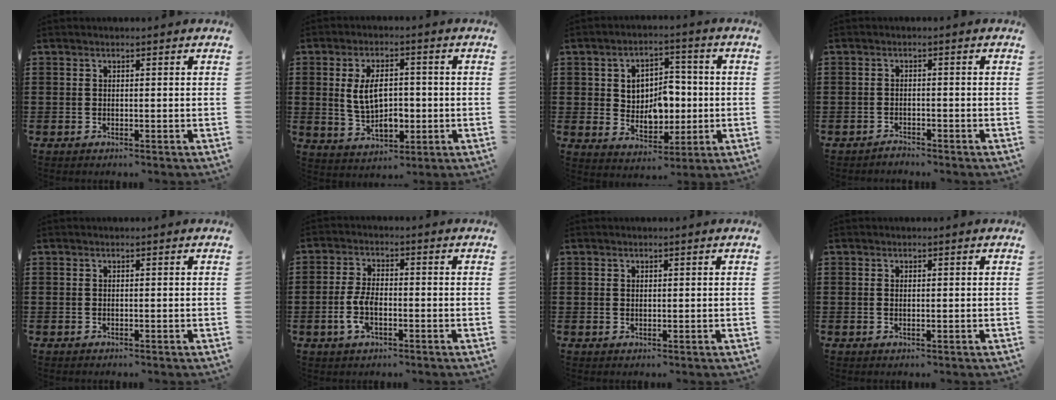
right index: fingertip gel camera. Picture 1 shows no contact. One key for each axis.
{"total": 7.4, "fx": 0.5, "fy": 4.5, "fz": 5.8, "tx": -0.091, "ty": 0.006, "tz": 0.005}
{"total": 6.3, "fx": 0.1, "fy": 5.2, "fz": 3.5, "tx": -0.060, "ty": 0.006, "tz": -0.003}
{"total": 1.5, "fx": -1.4, "fy": 0.3, "fz": 0.0, "tx": -0.006, "ty": 0.005, "tz": -0.031}
{"total": 0.0}
{"total": 5.1, "fx": -1.4, "fy": 2.4, "fz": 4.2, "tx": -0.104, "ty": -0.005, "tz": -0.032}
{"total": 0.6, "fx": 0.3, "fy": 0.5, "fz": 0.2, "tx": -0.004, "ty": 0.003, "tz": 0.005}
{"total": 0.6, "fx": 0.1, "fy": 0.3, "fz": 0.5, "tx": -0.011, "ty": 0.001, "tz": 0.002}